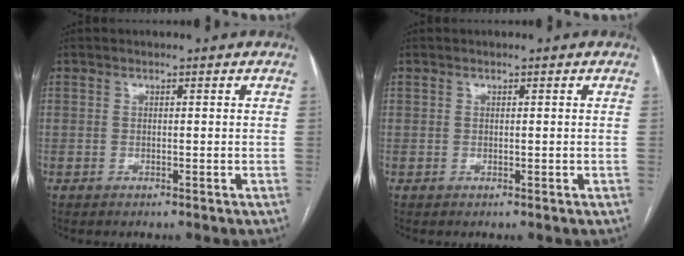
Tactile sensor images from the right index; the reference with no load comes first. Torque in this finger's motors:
{"motor_torque": [0.00, 0.00, 0.00, 0.01]}